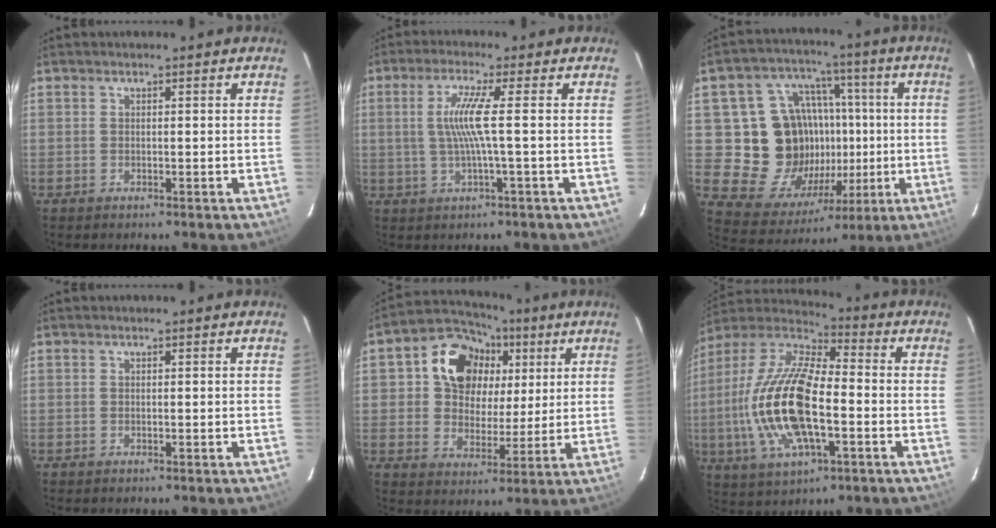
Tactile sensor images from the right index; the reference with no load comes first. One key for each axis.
{"total": 6.1, "fx": 0.2, "fy": -0.9, "fz": 6.0, "tx": -0.119, "ty": -0.003, "tz": 0.009}
{"total": 17.6, "fx": -0.6, "fy": 15.4, "fz": 8.5, "tx": -0.176, "ty": 0.033, "tz": 0.013}
{"total": 0.0}
{"total": 14.1, "fx": 4.4, "fy": 11.5, "fz": 6.8, "tx": -0.160, "ty": 0.045, "tz": 0.074}
{"total": 20.5, "fx": -3.8, "fy": 8.0, "fz": 18.5, "tx": -0.385, "ty": -0.005, "tz": -0.078}